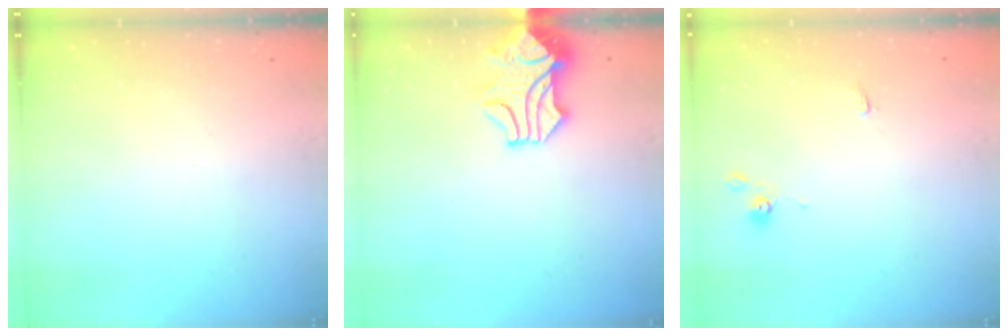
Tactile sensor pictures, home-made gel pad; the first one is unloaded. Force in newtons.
{"total": 0.8, "press": 0.3, "slide": 0.7}
{"total": 0.7, "press": 0.5, "slide": 0.4}